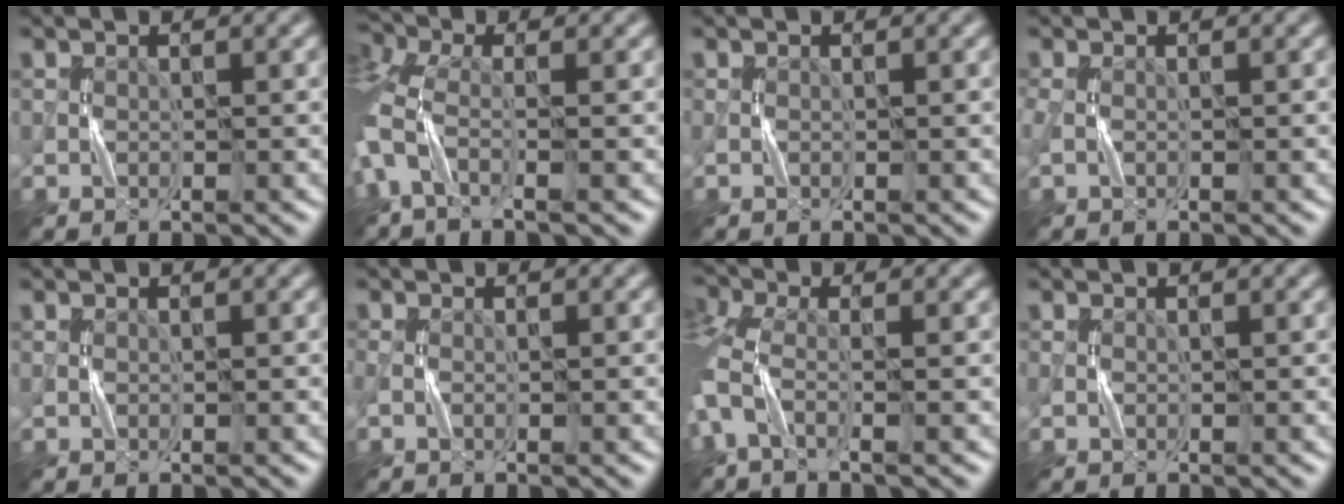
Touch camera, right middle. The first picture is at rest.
{"total": 5.0, "force": [-0.8, 2.3, 4.4], "torque": [-0.107, -0.005, -0.028]}
{"total": 0.0}
{"total": 1.0, "force": [0.1, 0.6, 0.8], "torque": [-0.020, 0.006, -0.002]}
{"total": 0.0}
{"total": 0.6, "force": [-0.1, 0.3, 0.5], "torque": [-0.012, 0.002, -0.005]}
{"total": 4.0, "force": [-0.2, 1.8, 3.6], "torque": [-0.085, -0.004, -0.017]}
{"total": 0.0}